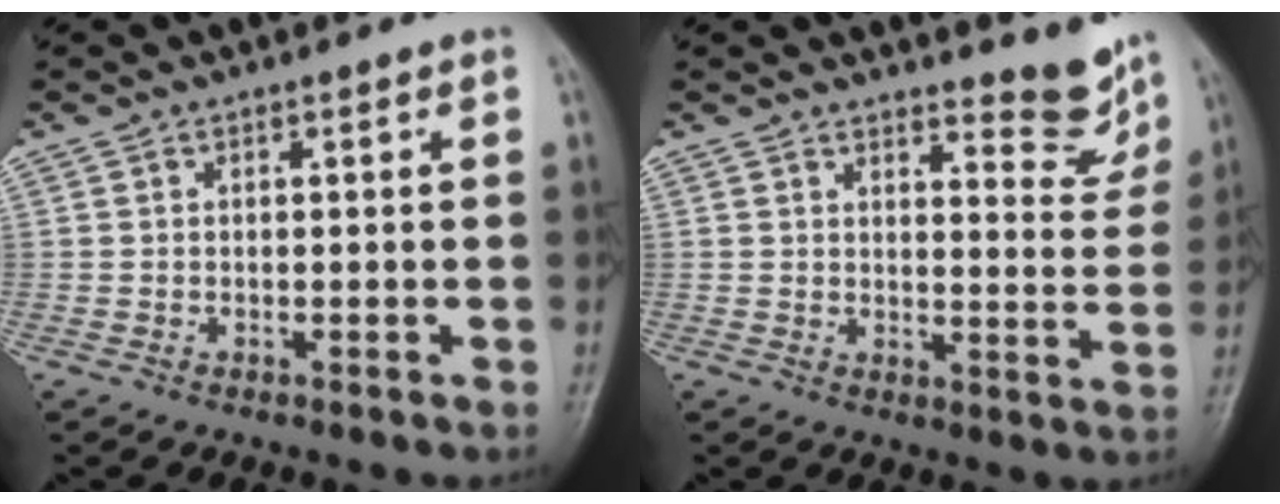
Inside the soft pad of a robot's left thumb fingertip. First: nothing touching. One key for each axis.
{"total": 7.8, "fx": 7.0, "fy": 2.1, "fz": 2.9, "tx": -0.014, "ty": -0.064, "tz": 0.082}